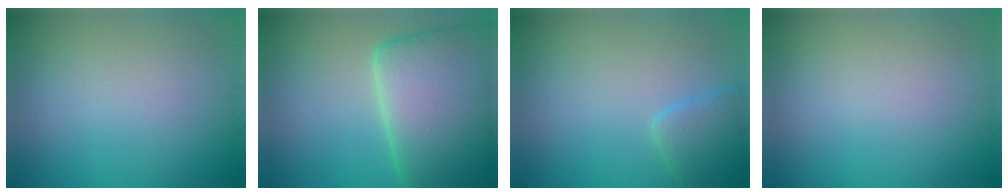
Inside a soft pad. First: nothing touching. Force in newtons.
{"total": 11.9, "press": 11.8, "slide": 1.3}
{"total": 2.9, "press": 2.9, "slide": 0.2}
{"total": 0.0}